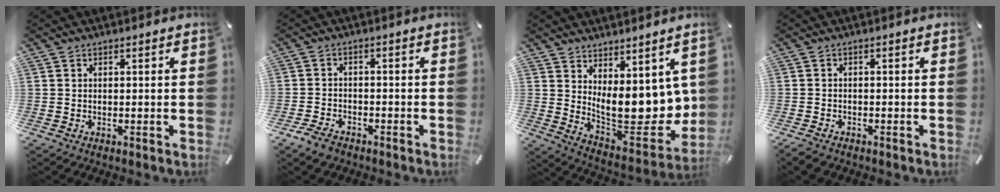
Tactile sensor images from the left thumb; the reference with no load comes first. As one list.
[{"total": 3.7, "force": [-2.9, 2.0, 1.2], "torque": [-0.032, 0.014, -0.058]}, {"total": 13.0, "force": [4.1, 7.9, 9.4], "torque": [-0.126, -0.064, 0.087]}, {"total": 1.6, "force": [-1.4, 0.6, 0.4], "torque": [-0.015, 0.003, -0.032]}]